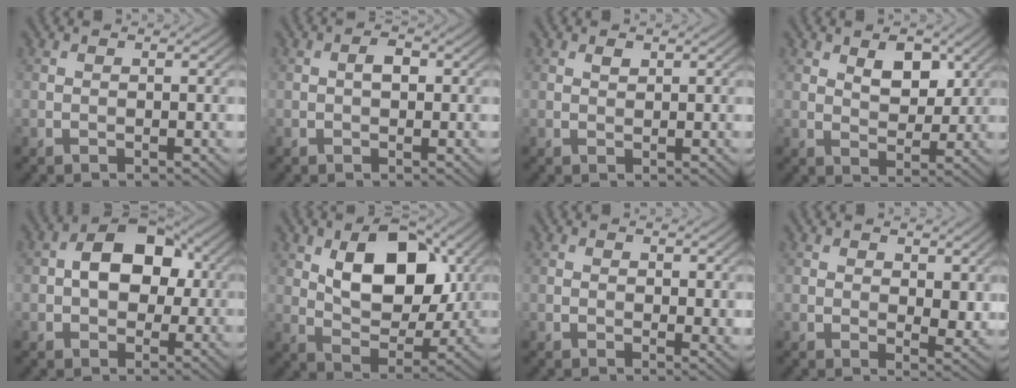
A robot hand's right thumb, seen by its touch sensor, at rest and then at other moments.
{"total": 1.6, "force": [0.1, 0.9, 1.4], "torque": [-0.022, 0.005, -0.001]}
{"total": 1.0, "force": [0.6, 0.5, 0.5], "torque": [-0.010, -0.003, 0.012]}
{"total": 4.8, "force": [2.3, 2.7, 3.3], "torque": [-0.054, -0.006, 0.036]}
{"total": 8.2, "force": [0.8, 5.5, 6.0], "torque": [-0.094, 0.009, 0.007]}
{"total": 11.9, "force": [3.8, 7.0, 8.9], "torque": [-0.150, -0.007, 0.063]}
{"total": 2.1, "force": [0.8, 1.1, 1.6], "torque": [-0.023, -0.007, 0.018]}
{"total": 5.1, "force": [1.7, 2.7, 3.9], "torque": [-0.062, -0.009, 0.034]}